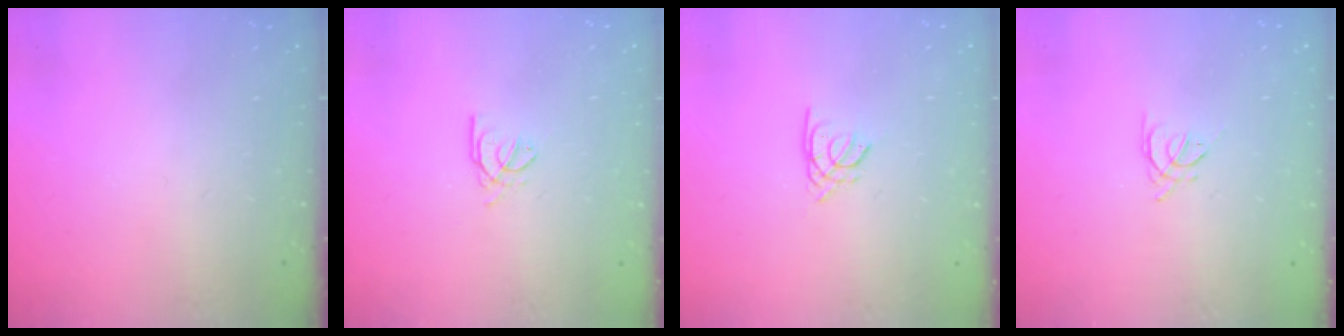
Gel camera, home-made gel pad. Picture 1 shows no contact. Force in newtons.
{"total": 2.6, "press": 2.6, "slide": 0.3}
{"total": 1.4, "press": 1.4, "slide": 0.3}
{"total": 2.5, "press": 2.4, "slide": 0.5}